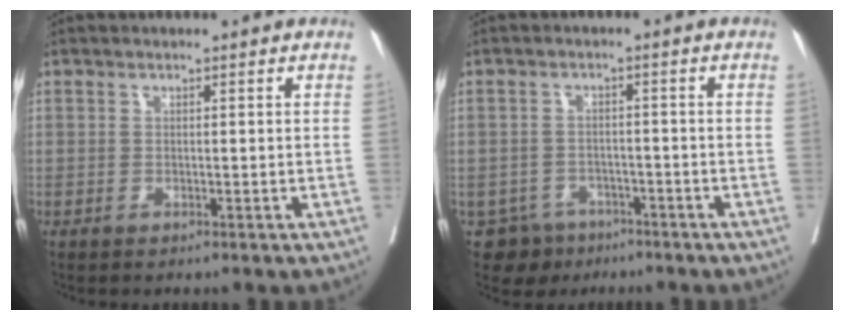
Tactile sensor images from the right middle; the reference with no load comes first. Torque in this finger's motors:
{"motor_torque": [0.42, -0.24, 0.03, -0.02]}